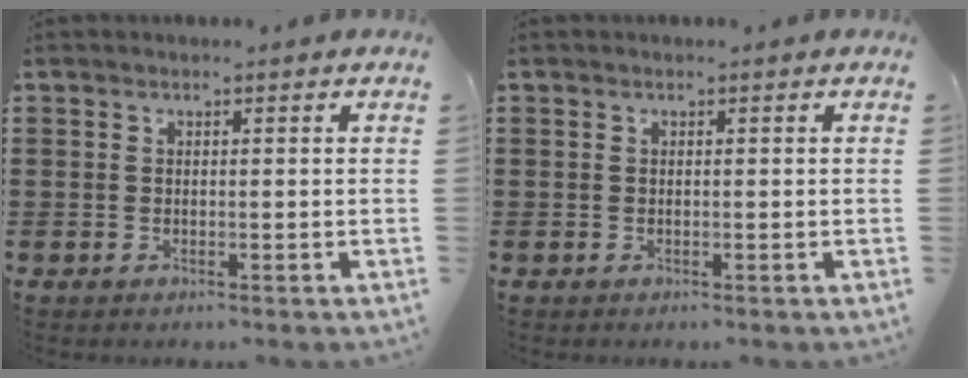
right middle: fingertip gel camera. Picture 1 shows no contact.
{"total": 0.0}